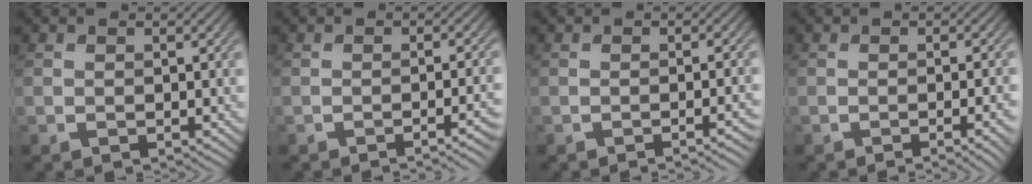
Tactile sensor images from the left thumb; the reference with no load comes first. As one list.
[{"total": 3.7, "force": [-1.9, 0.7, 3.1], "torque": [-0.033, 0.010, -0.033]}, {"total": 2.5, "force": [-1.3, 0.5, 2.1], "torque": [-0.018, 0.008, -0.026]}, {"total": 4.1, "force": [-1.7, 0.9, 3.6], "torque": [-0.042, 0.005, -0.024]}]